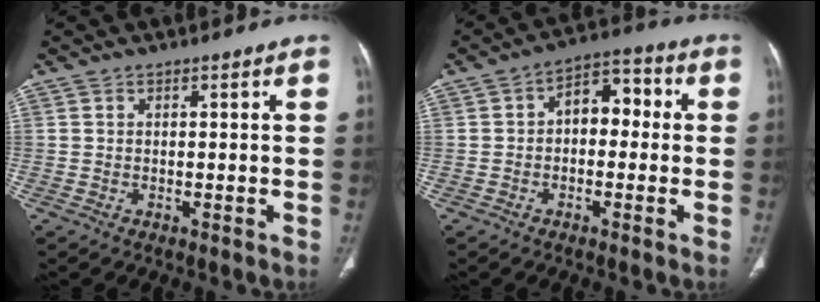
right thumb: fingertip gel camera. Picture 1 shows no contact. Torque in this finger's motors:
{"motor_torque": [0.57, 1.84, 0.64, -0.77, 0.03]}